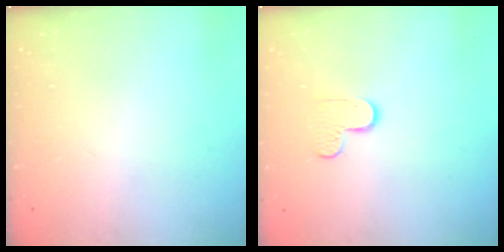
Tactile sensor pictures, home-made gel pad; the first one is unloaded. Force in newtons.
{"total": 5.1, "press": 5.0, "slide": 0.5}